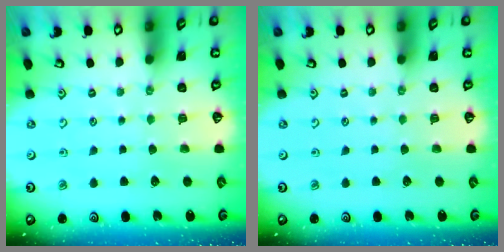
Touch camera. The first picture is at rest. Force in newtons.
{"total": 0.0}